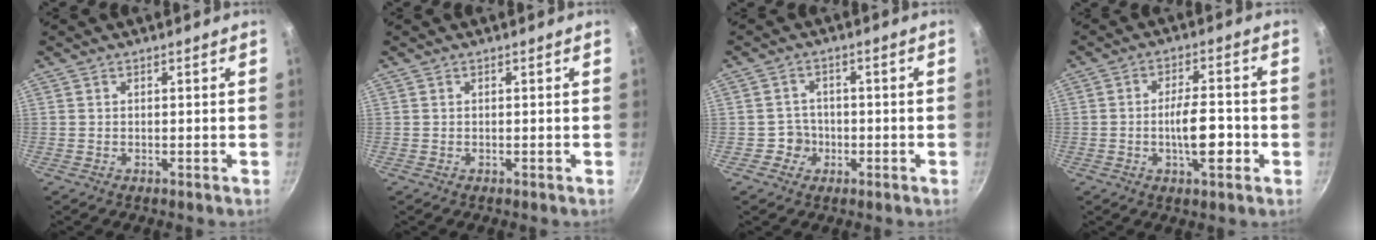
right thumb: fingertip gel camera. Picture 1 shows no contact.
{"total": 0.0}
{"total": 3.4, "force": [-1.1, 3.2, 0.4], "torque": [0.019, 0.015, -0.019]}
{"total": 8.4, "force": [-2.1, 3.1, 7.6], "torque": [-0.106, 0.019, -0.035]}